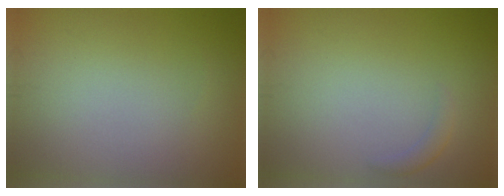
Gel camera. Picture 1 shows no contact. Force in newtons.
{"total": 1.0, "press": 1.0, "slide": 0.1}